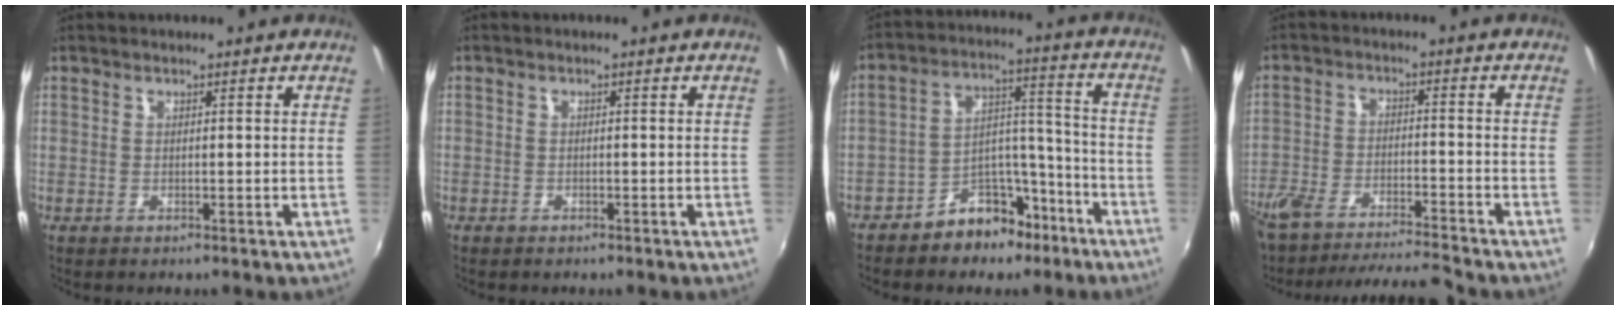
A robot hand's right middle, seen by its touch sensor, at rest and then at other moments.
{"total": 1.2, "force": [-0.8, 0.9, 0.0], "torque": [-0.005, 0.005, -0.011]}
{"total": 10.5, "force": [-7.5, 5.8, 4.4], "torque": [-0.059, 0.051, -0.110]}
{"total": 14.0, "force": [-12.8, 1.3, 5.6], "torque": [-0.127, -0.013, -0.216]}